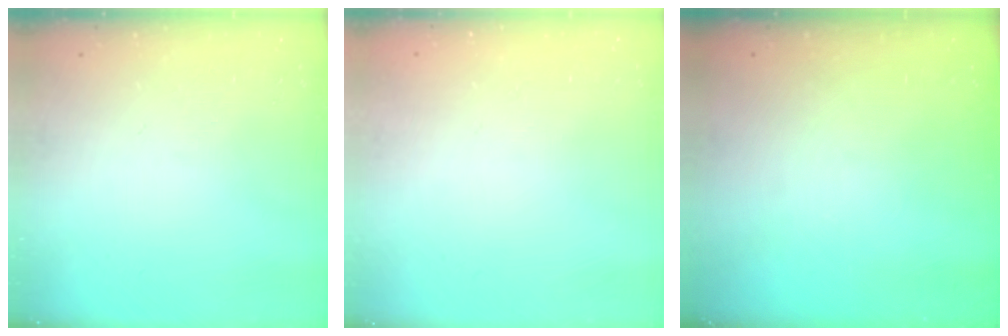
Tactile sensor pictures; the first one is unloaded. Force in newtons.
{"total": 1.8, "press": 1.8, "slide": 0.2}
{"total": 0.0}